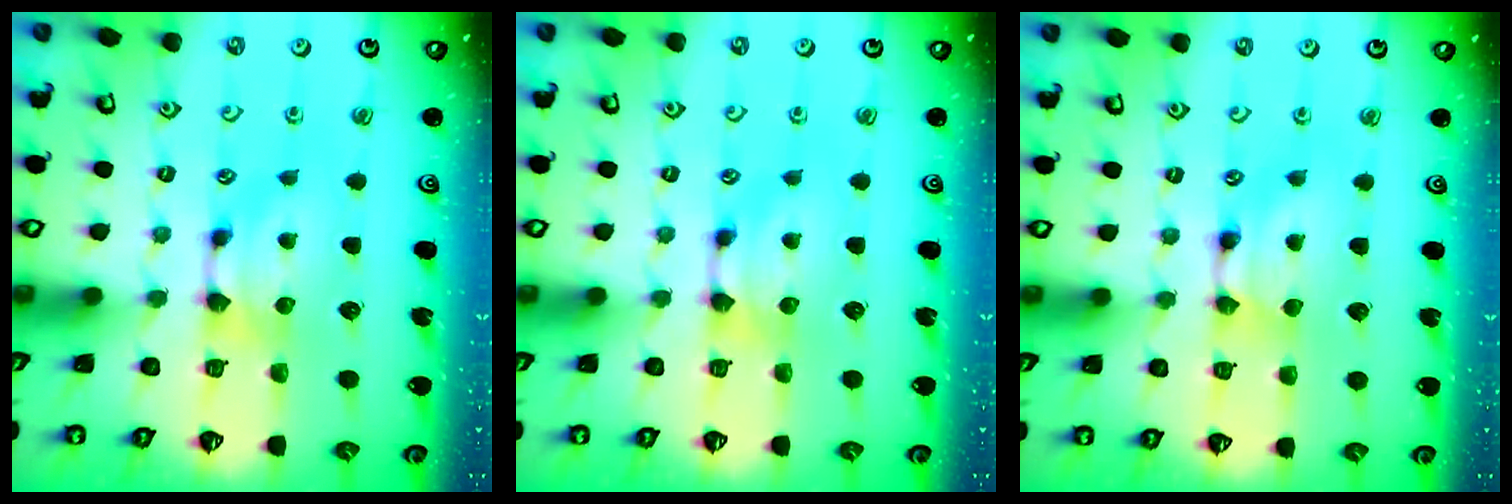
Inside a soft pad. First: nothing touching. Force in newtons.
{"total": 0.0}
{"total": 1.8, "press": 1.8, "slide": 0.1}